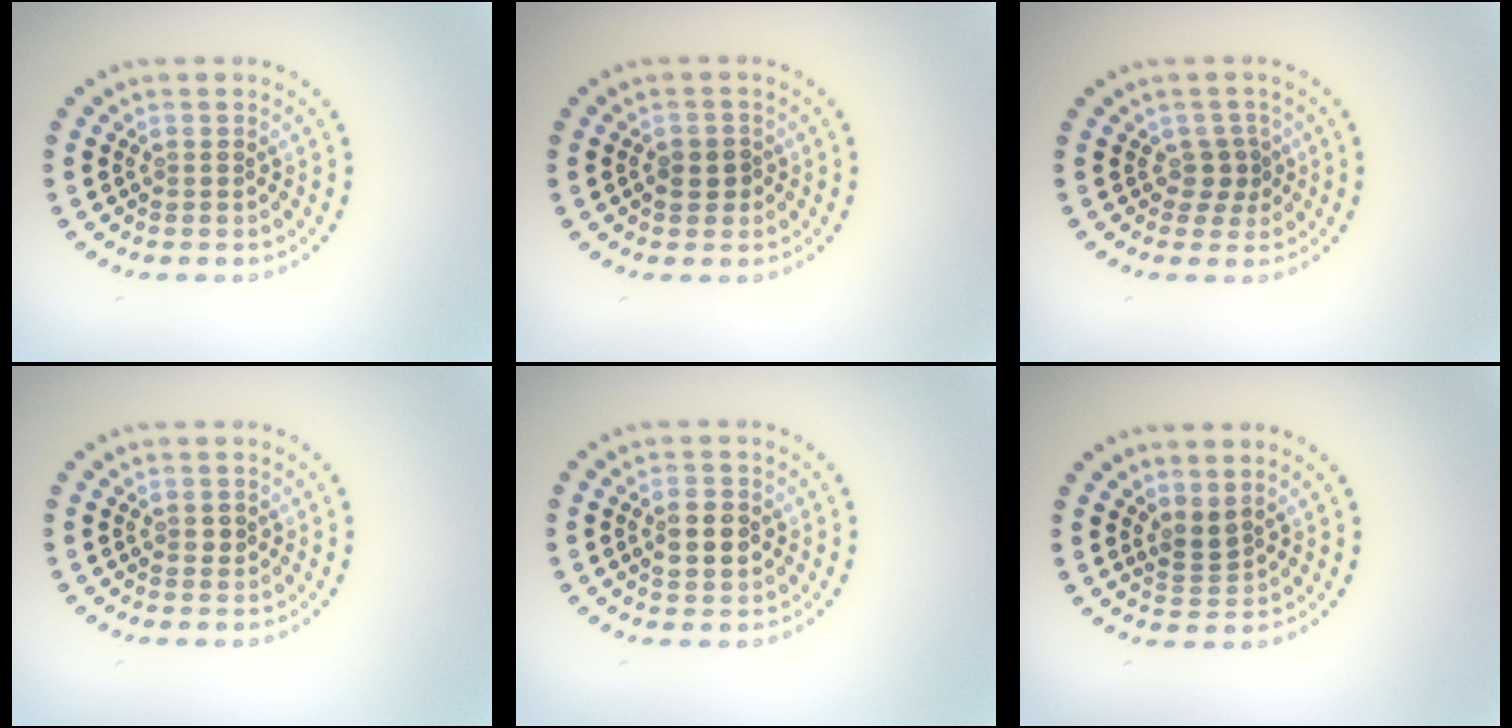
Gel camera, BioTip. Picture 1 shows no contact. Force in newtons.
{"total": 2.0, "press": 2.0, "slide": 0.5}
{"total": 1.5, "press": 1.2, "slide": 0.9}
{"total": 0.7, "press": 0.7, "slide": 0.0}
{"total": 2.9, "press": 2.9, "slide": 0.2}
{"total": 1.7, "press": 1.3, "slide": 1.2}